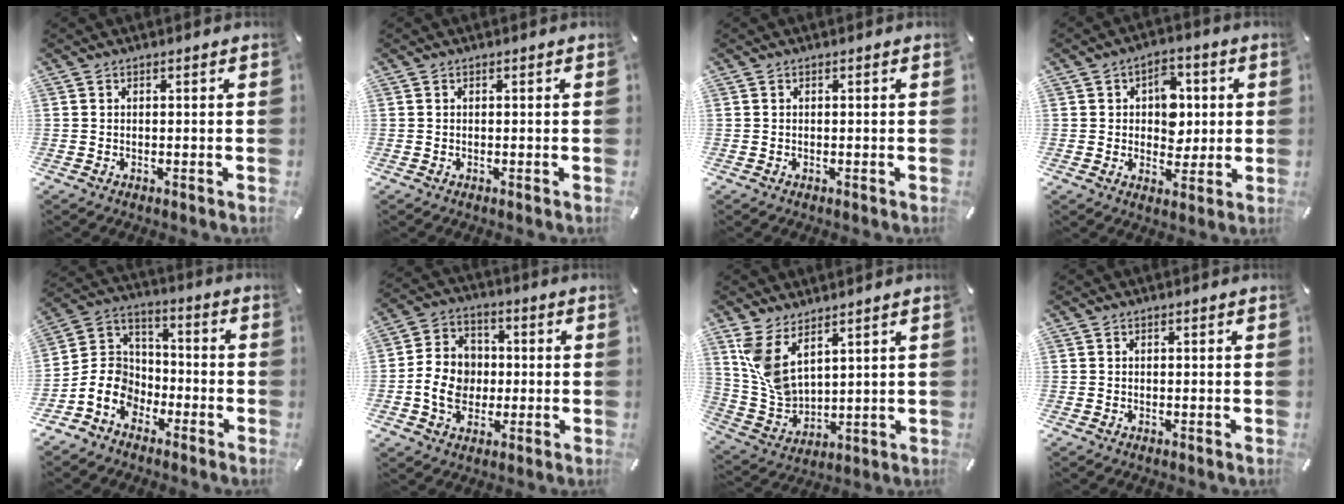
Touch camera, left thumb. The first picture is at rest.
{"total": 0.0}
{"total": 0.0}
{"total": 8.2, "force": [1.3, 6.6, 4.7], "torque": [-0.050, -0.002, 0.015]}
{"total": 10.9, "force": [-5.1, 9.0, 3.6], "torque": [-0.089, 0.021, -0.095]}
{"total": 9.6, "force": [-1.6, 8.4, 4.6], "torque": [-0.093, 0.021, -0.025]}
{"total": 9.0, "force": [5.5, 4.9, 5.2], "torque": [-0.135, -0.035, 0.105]}
{"total": 0.0}